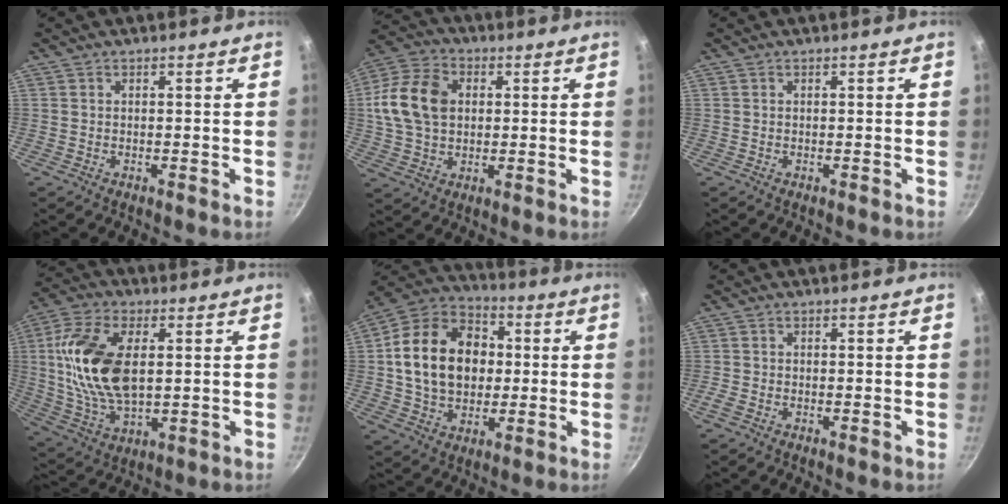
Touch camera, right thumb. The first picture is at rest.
{"total": 14.6, "force": [2.1, 10.7, 9.7], "torque": [-0.164, 0.018, 0.029]}
{"total": 0.0}
{"total": 18.3, "force": [2.6, 10.1, 15.0], "torque": [-0.286, 0.000, 0.050]}
{"total": 19.8, "force": [1.6, 14.9, 12.8], "torque": [-0.191, 0.027, 0.020]}
{"total": 1.3, "force": [-0.7, 0.5, 0.9], "torque": [-0.028, 0.003, -0.019]}